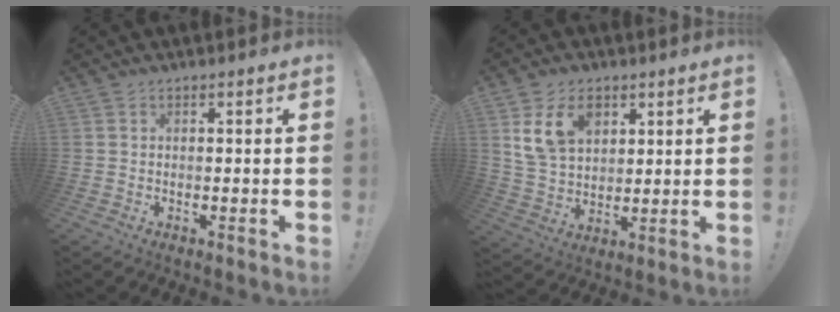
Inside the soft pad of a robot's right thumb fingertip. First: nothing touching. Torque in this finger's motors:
{"motor_torque": [0.63, 2.51, 0.52, 0.66, 0.08]}